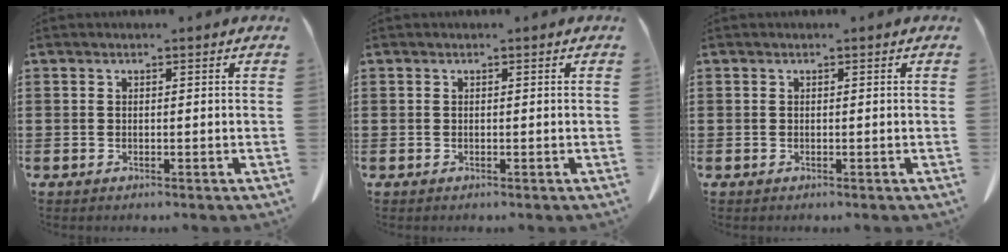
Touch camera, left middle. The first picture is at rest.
{"total": 0.0}
{"total": 0.0}